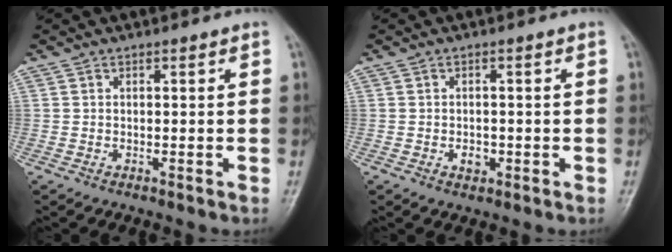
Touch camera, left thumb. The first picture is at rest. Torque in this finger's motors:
{"motor_torque": [-0.01, 0.02, 0.17, -0.05, 0.00]}